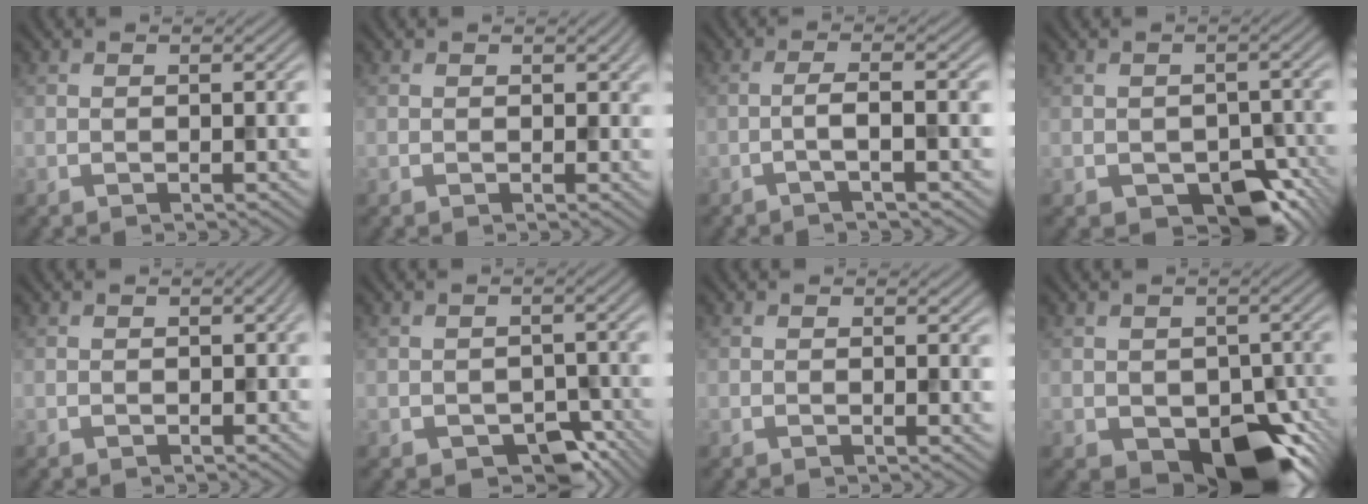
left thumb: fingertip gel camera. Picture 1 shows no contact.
{"total": 1.0, "force": [0.3, 0.7, 0.7], "torque": [-0.008, -0.004, 0.006]}
{"total": 2.7, "force": [-1.0, 0.2, 2.5], "torque": [-0.042, 0.014, -0.037]}
{"total": 6.4, "force": [-3.1, 3.9, 4.0], "torque": [-0.061, -0.025, -0.034]}
{"total": 0.9, "force": [0.0, 0.5, 0.7], "torque": [-0.007, 0.001, 0.003]}
{"total": 4.6, "force": [-2.5, 2.7, 2.7], "torque": [-0.037, -0.015, -0.032]}
{"total": 0.8, "force": [0.4, 0.2, 0.7], "torque": [-0.008, -0.004, 0.006]}
{"total": 8.5, "force": [-3.3, 5.3, 5.8], "torque": [-0.090, -0.026, -0.035]}